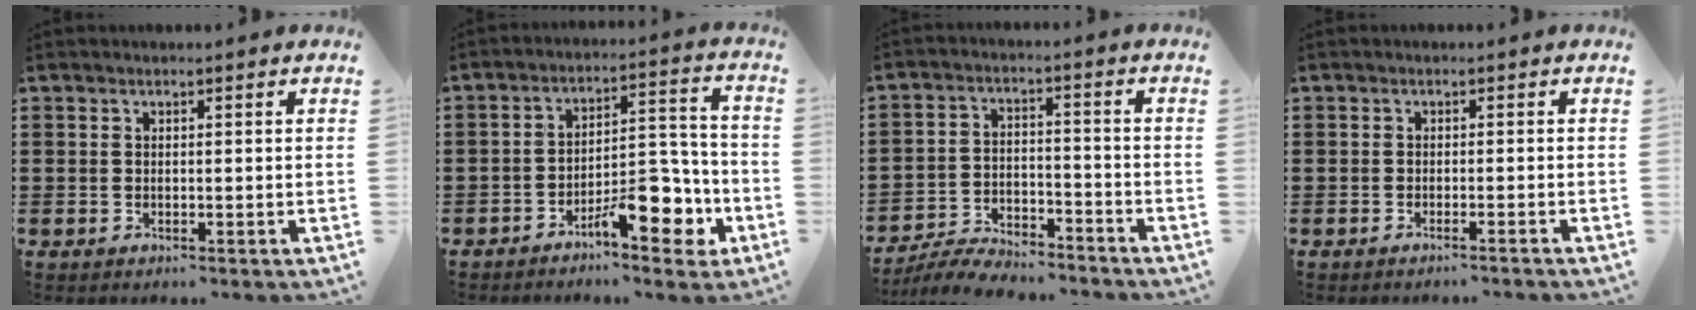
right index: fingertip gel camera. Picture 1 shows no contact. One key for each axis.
{"total": 10.3, "fx": -5.9, "fy": 3.9, "fz": 7.4, "tx": -0.084, "ty": 0.011, "tz": -0.101}
{"total": 6.6, "fx": -6.4, "fy": 0.9, "fz": 1.1, "tx": -0.020, "ty": 0.013, "tz": -0.125}
{"total": 1.2, "fx": -1.0, "fy": -0.4, "fz": 0.5, "tx": -0.010, "ty": -0.001, "tz": -0.020}